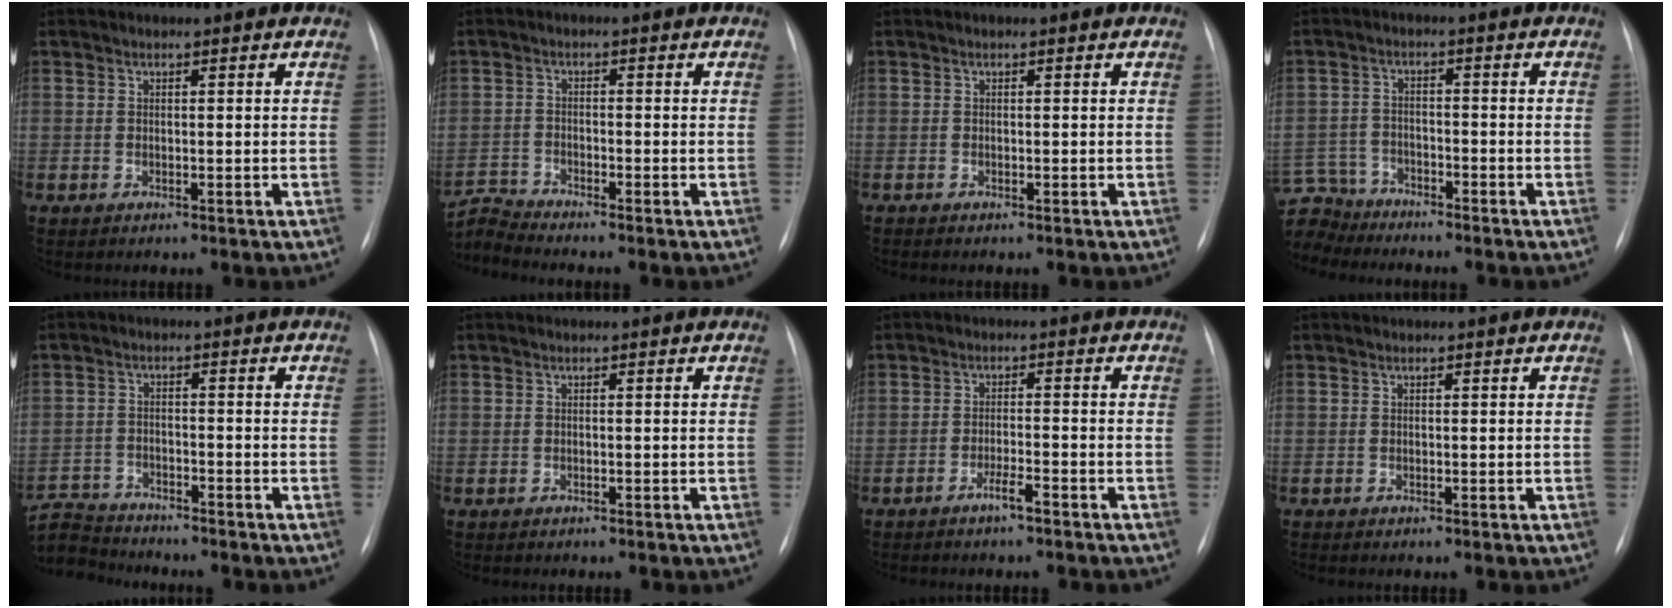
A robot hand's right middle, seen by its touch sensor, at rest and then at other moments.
{"total": 4.2, "force": [-3.8, -1.7, -0.8], "torque": [0.004, -0.012, -0.072]}
{"total": 0.0}
{"total": 9.1, "force": [-8.2, 3.8, 0.7], "torque": [-0.033, 0.006, -0.155]}
{"total": 7.8, "force": [-7.8, 1.2, 0.1], "torque": [-0.010, 0.003, -0.142]}
{"total": 0.0}
{"total": 2.4, "force": [-1.9, -0.2, 1.5], "torque": [-0.032, -0.001, -0.033]}
{"total": 0.0}